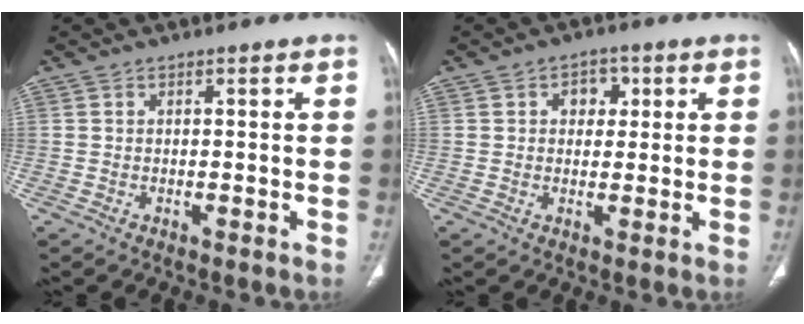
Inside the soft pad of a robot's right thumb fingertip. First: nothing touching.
{"total": 3.9, "force": [1.2, 3.1, 2.1], "torque": [-0.005, 0.001, 0.013]}